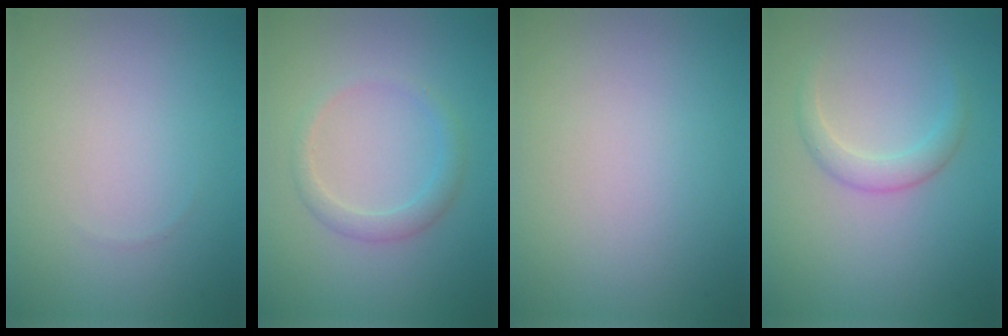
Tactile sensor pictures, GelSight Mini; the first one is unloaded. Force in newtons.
{"total": 1.9, "press": 1.9, "slide": 0.1}
{"total": 0.0}
{"total": 1.9, "press": 1.9, "slide": 0.1}